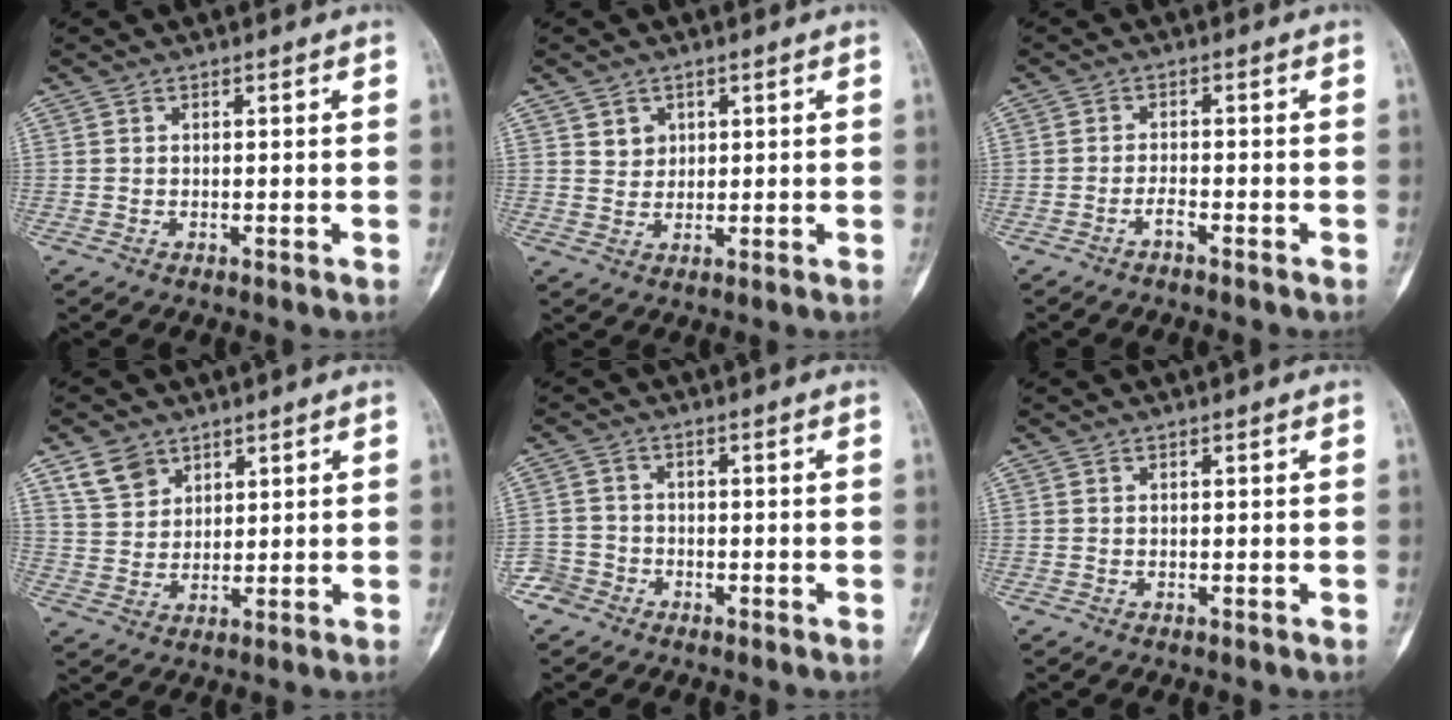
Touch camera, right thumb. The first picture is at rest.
{"total": 2.7, "force": [1.3, 2.3, 0.8], "torque": [0.001, -0.010, 0.025]}
{"total": 1.8, "force": [-1.4, 0.3, 1.1], "torque": [-0.027, 0.007, -0.026]}
{"total": 5.8, "force": [3.8, 3.9, 2.0], "torque": [-0.021, -0.017, 0.080]}
{"total": 3.6, "force": [-2.5, 2.6, -0.4], "torque": [0.025, 0.015, -0.057]}
{"total": 0.0}